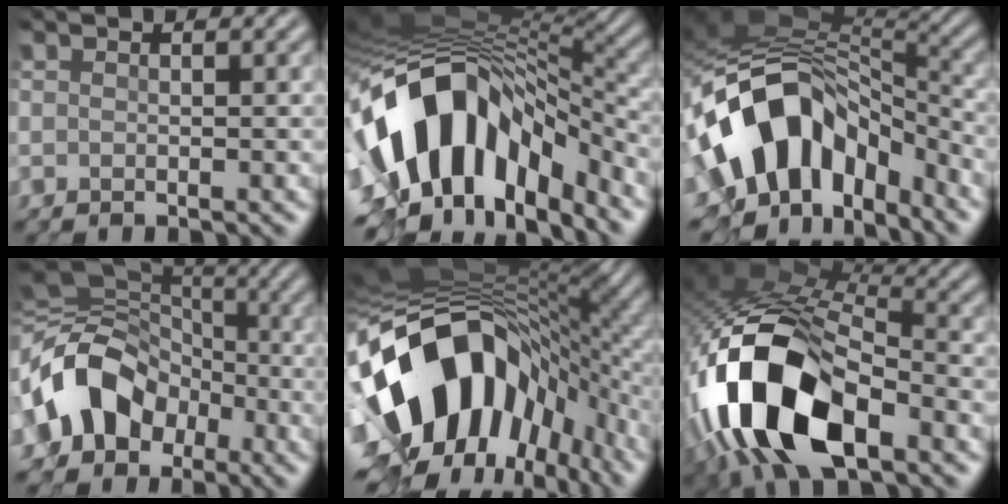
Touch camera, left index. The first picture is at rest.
{"total": 14.8, "force": [-4.2, 8.4, 11.4], "torque": [-0.200, 0.005, -0.061]}
{"total": 12.7, "force": [-3.7, 8.4, 8.8], "torque": [-0.161, 0.008, -0.068]}
{"total": 9.5, "force": [-2.8, 7.4, 5.1], "torque": [-0.097, 0.009, -0.062]}
{"total": 18.4, "force": [-3.7, 11.6, 13.8], "torque": [-0.253, -0.028, -0.053]}
{"total": 14.4, "force": [-5.9, 7.2, 10.9], "torque": [-0.226, 0.000, -0.109]}